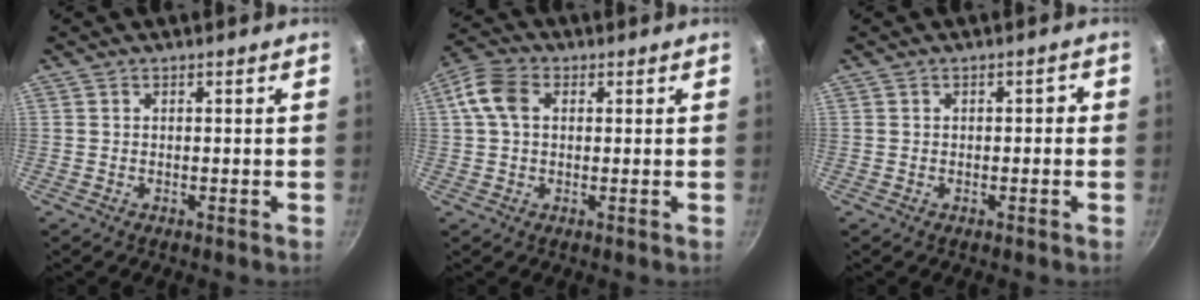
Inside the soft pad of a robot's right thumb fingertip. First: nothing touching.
{"total": 7.0, "force": [1.3, 4.9, 4.9], "torque": [-0.098, 0.014, 0.014]}
{"total": 1.2, "force": [-0.4, 1.0, 0.6], "torque": [0.001, 0.010, -0.006]}